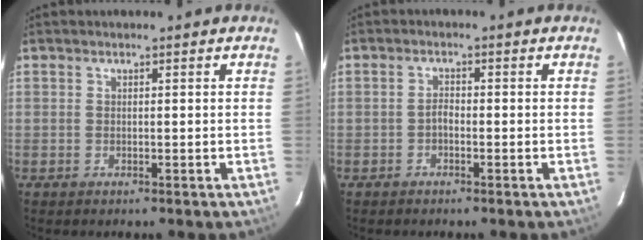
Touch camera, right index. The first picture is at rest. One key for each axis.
{"total": 1.3, "fx": -0.8, "fy": 0.6, "fz": 0.7, "tx": -0.014, "ty": 0.005, "tz": -0.018}